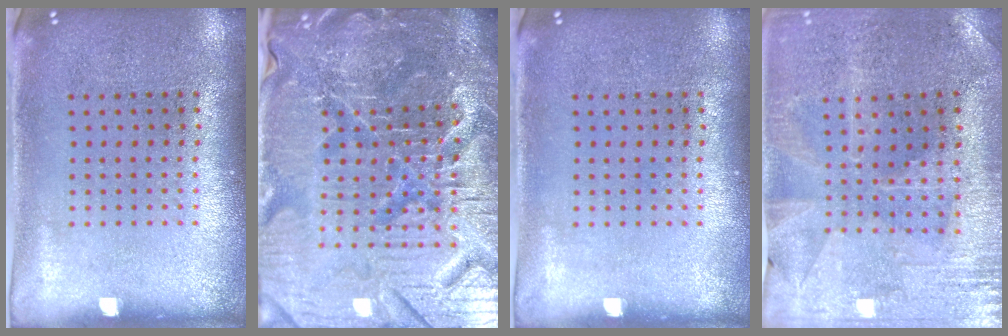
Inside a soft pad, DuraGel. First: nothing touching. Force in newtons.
{"total": 6.5, "press": 5.9, "slide": 2.5}
{"total": 0.0}
{"total": 0.9, "press": 0.8, "slide": 0.3}